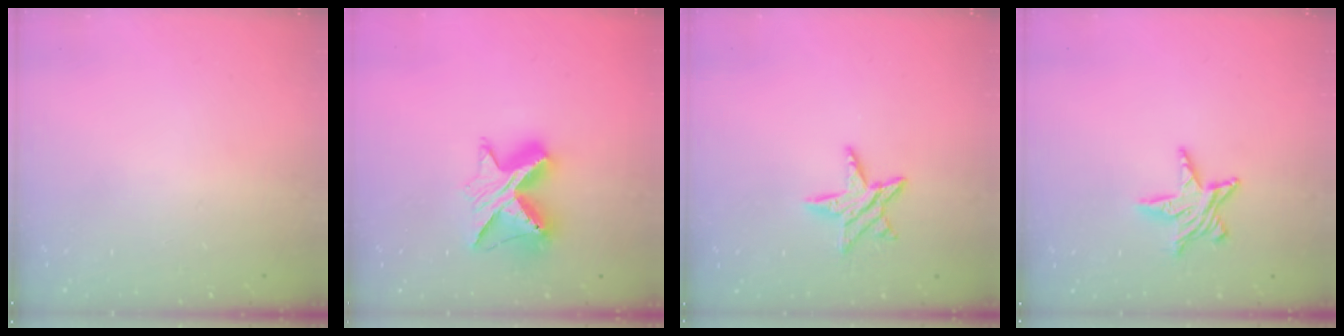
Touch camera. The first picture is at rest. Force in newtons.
{"total": 11.1, "press": 11.1, "slide": 1.1}
{"total": 8.2, "press": 8.2, "slide": 0.1}
{"total": 7.5, "press": 7.5, "slide": 0.6}